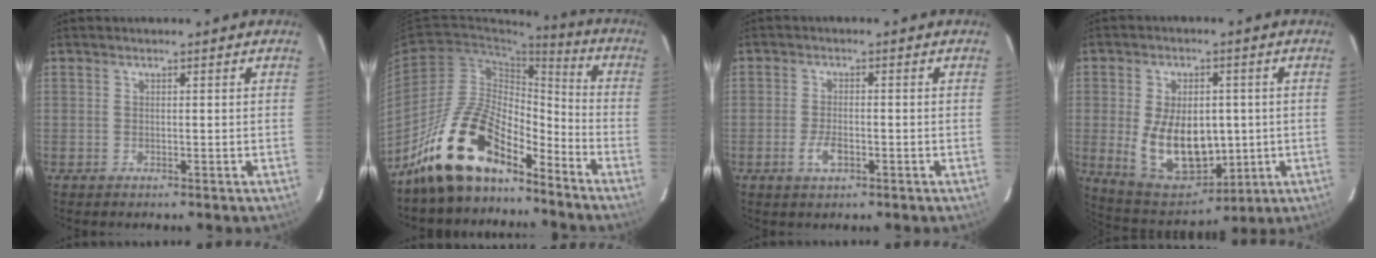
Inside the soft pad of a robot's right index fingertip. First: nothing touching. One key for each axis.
{"total": 16.6, "fx": -12.9, "fy": 6.1, "fz": 8.5, "tx": -0.161, "ty": 0.021, "tz": -0.237}
{"total": 3.7, "fx": -1.5, "fy": 1.7, "fz": 3.0, "tx": -0.065, "ty": -0.003, "tz": -0.028}
{"total": 15.3, "fx": -1.1, "fy": 9.4, "fz": 12.0, "tx": -0.239, "ty": -0.016, "tz": 0.009}